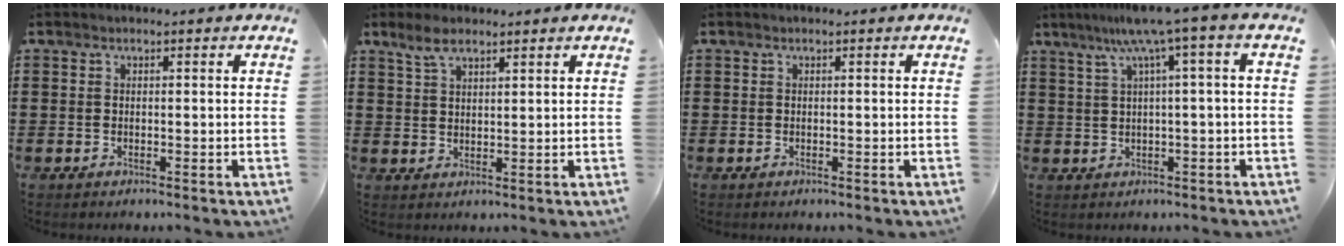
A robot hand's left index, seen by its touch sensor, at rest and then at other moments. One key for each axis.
{"total": 3.6, "fx": 2.6, "fy": 1.3, "fz": 2.1, "tx": -0.047, "ty": 0.003, "tz": 0.049}
{"total": 0.0}
{"total": 7.2, "fx": 2.6, "fy": -0.5, "fz": 6.7, "tx": -0.132, "ty": -0.006, "tz": 0.040}